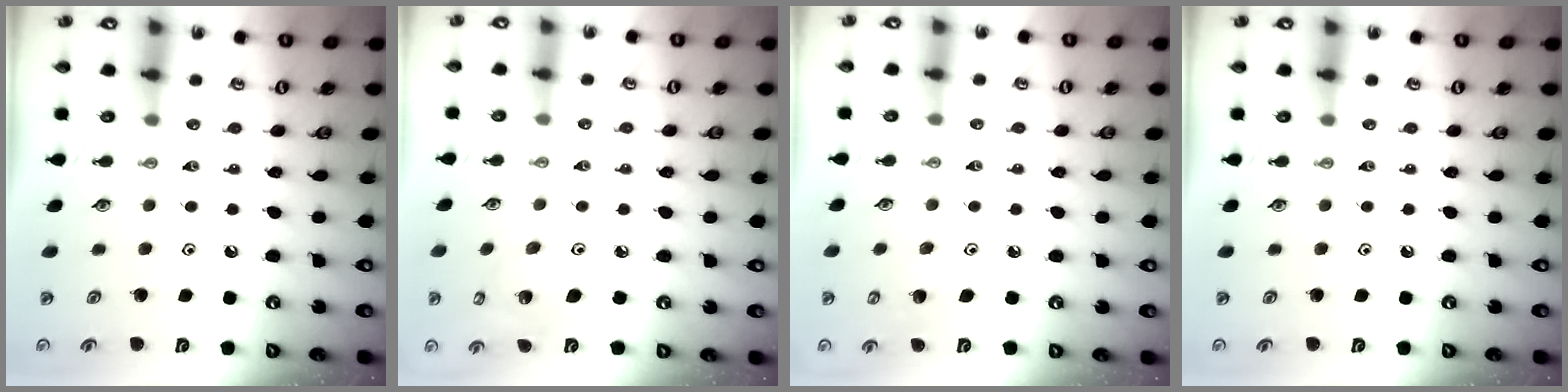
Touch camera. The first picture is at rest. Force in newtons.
{"total": 5.6, "press": 5.1, "slide": 2.3}
{"total": 4.9, "press": 4.9, "slide": 0.3}
{"total": 0.0}